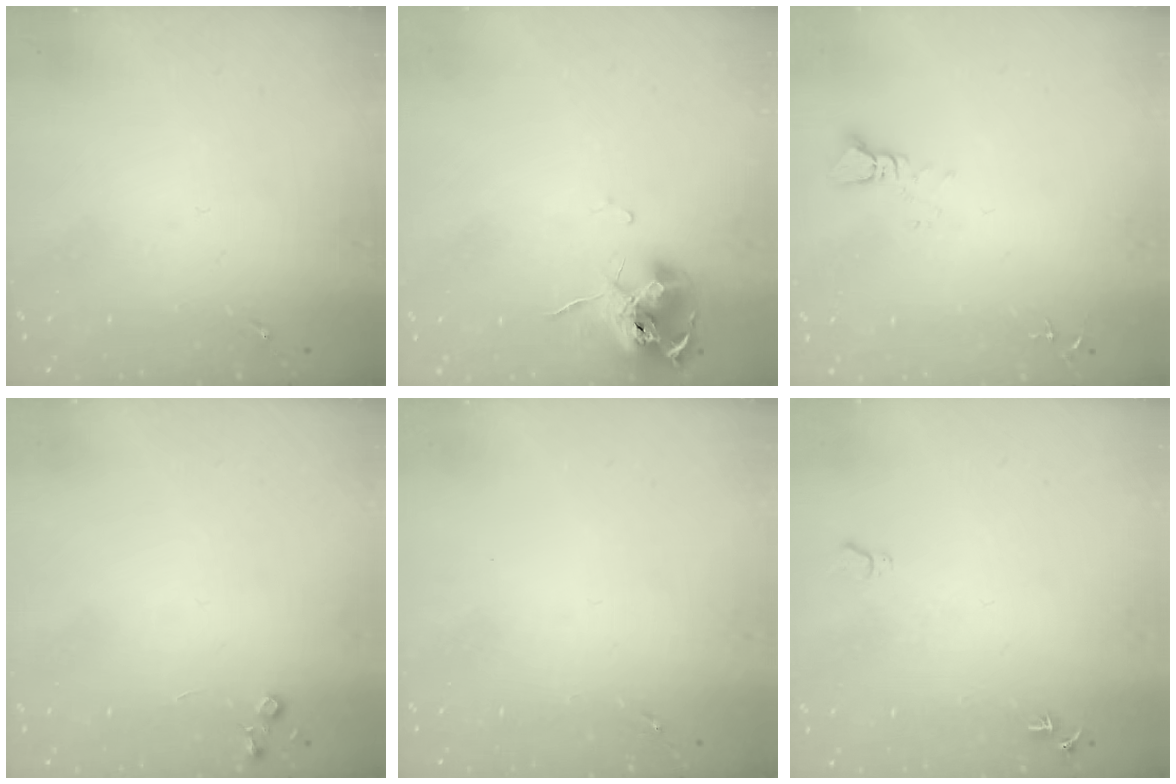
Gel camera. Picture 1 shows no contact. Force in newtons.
{"total": 11.2, "press": 11.1, "slide": 1.1}
{"total": 2.4, "press": 2.4, "slide": 0.1}
{"total": 4.4, "press": 4.3, "slide": 0.5}
{"total": 0.0}
{"total": 5.8, "press": 5.8, "slide": 0.7}